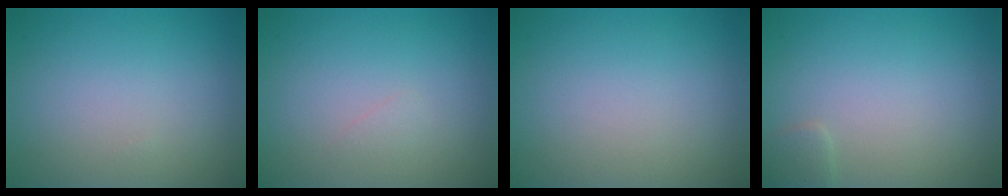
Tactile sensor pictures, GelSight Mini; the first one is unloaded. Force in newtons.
{"total": 0.6, "press": 0.6, "slide": 0.0}
{"total": 0.0}
{"total": 1.0, "press": 1.0, "slide": 0.1}